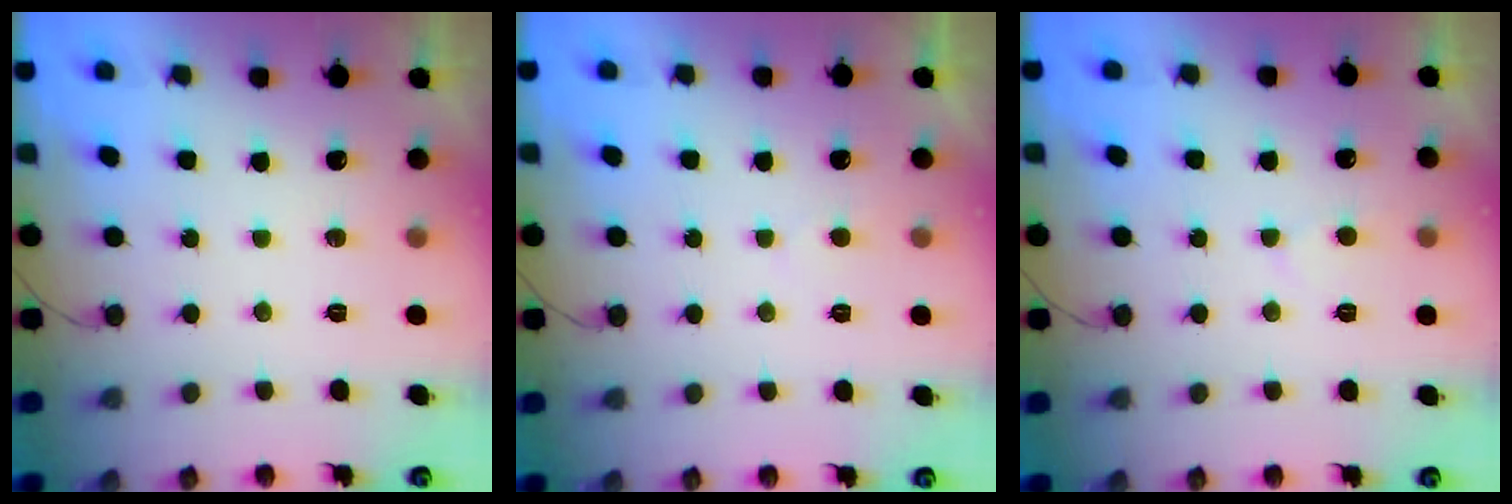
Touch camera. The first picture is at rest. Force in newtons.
{"total": 1.9, "press": 1.9, "slide": 0.3}
{"total": 2.6, "press": 2.5, "slide": 0.3}